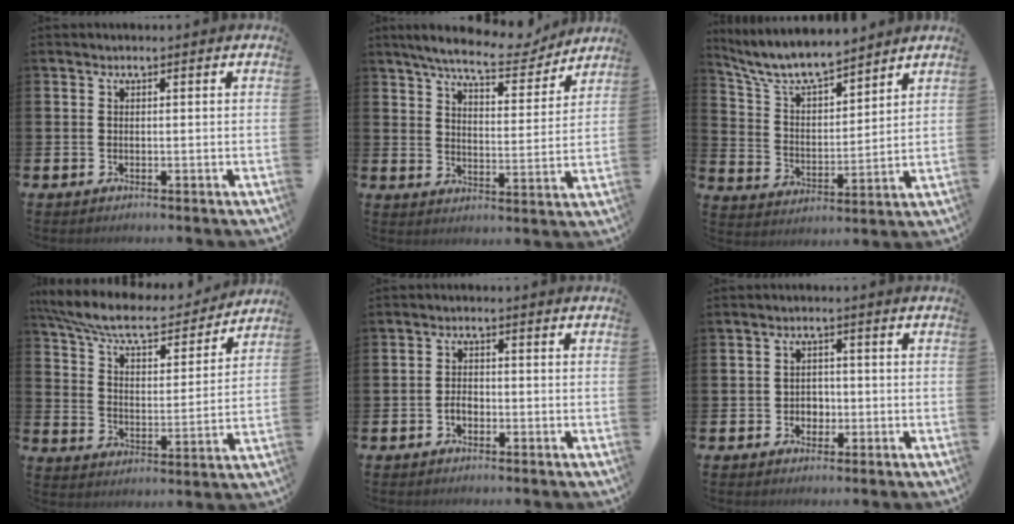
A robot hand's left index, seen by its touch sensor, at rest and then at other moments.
{"total": 8.1, "force": [7.4, 1.4, 3.0], "torque": [-0.072, -0.041, 0.125]}
{"total": 8.1, "force": [7.4, 1.7, 2.8], "torque": [-0.089, -0.044, 0.131]}
{"total": 9.0, "force": [8.1, 1.6, 3.6], "torque": [-0.105, -0.055, 0.137]}
{"total": 1.8, "force": [-0.8, 1.2, 1.1], "torque": [-0.015, 0.002, -0.018]}
{"total": 2.3, "force": [-0.6, 2.0, 0.8], "torque": [-0.007, 0.001, -0.019]}